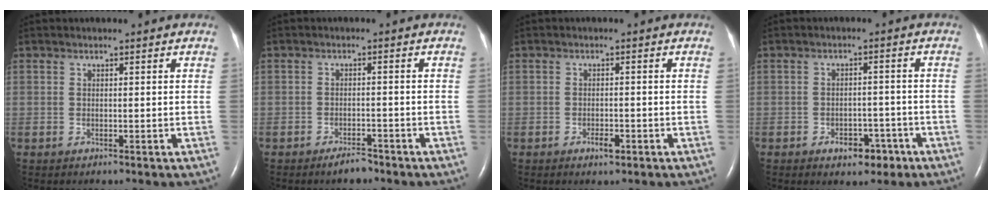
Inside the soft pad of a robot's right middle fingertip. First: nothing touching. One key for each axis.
{"total": 2.4, "fx": -2.0, "fy": 0.7, "fz": 1.0, "tx": -0.022, "ty": -0.001, "tz": -0.031}
{"total": 1.8, "fx": -1.1, "fy": 0.6, "fz": 1.3, "tx": -0.025, "ty": 0.000, "tz": -0.015}
{"total": 4.3, "fx": -2.6, "fy": 2.5, "fz": 2.4, "tx": -0.028, "ty": 0.007, "tz": -0.030}